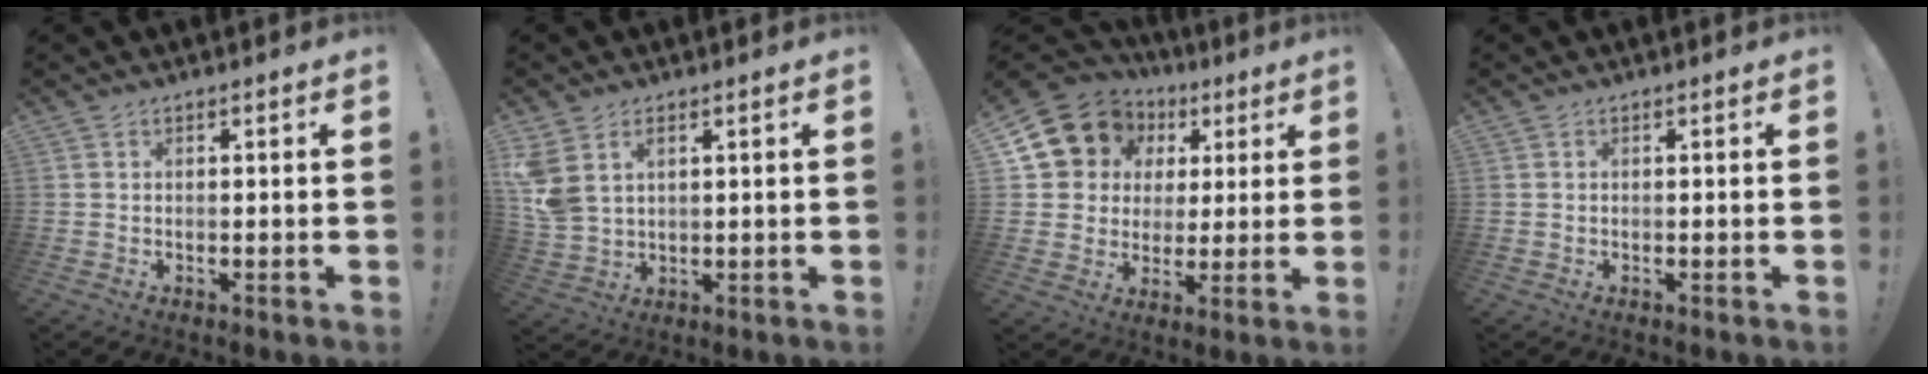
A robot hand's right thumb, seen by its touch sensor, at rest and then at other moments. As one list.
[{"total": 6.6, "force": [3.2, 4.3, 3.9], "torque": [-0.078, -0.014, 0.062]}, {"total": 13.4, "force": [6.4, 11.0, 4.1], "torque": [-0.073, -0.033, 0.138]}, {"total": 0.0}]